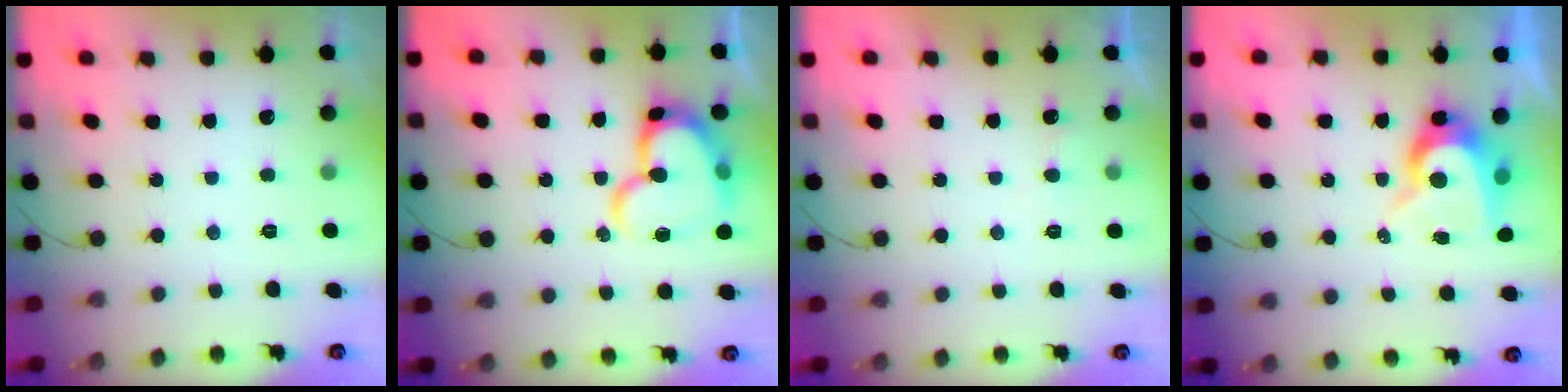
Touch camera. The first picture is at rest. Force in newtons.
{"total": 17.8, "press": 17.7, "slide": 1.8}
{"total": 4.0, "press": 4.0, "slide": 0.3}
{"total": 9.9, "press": 9.9, "slide": 0.7}